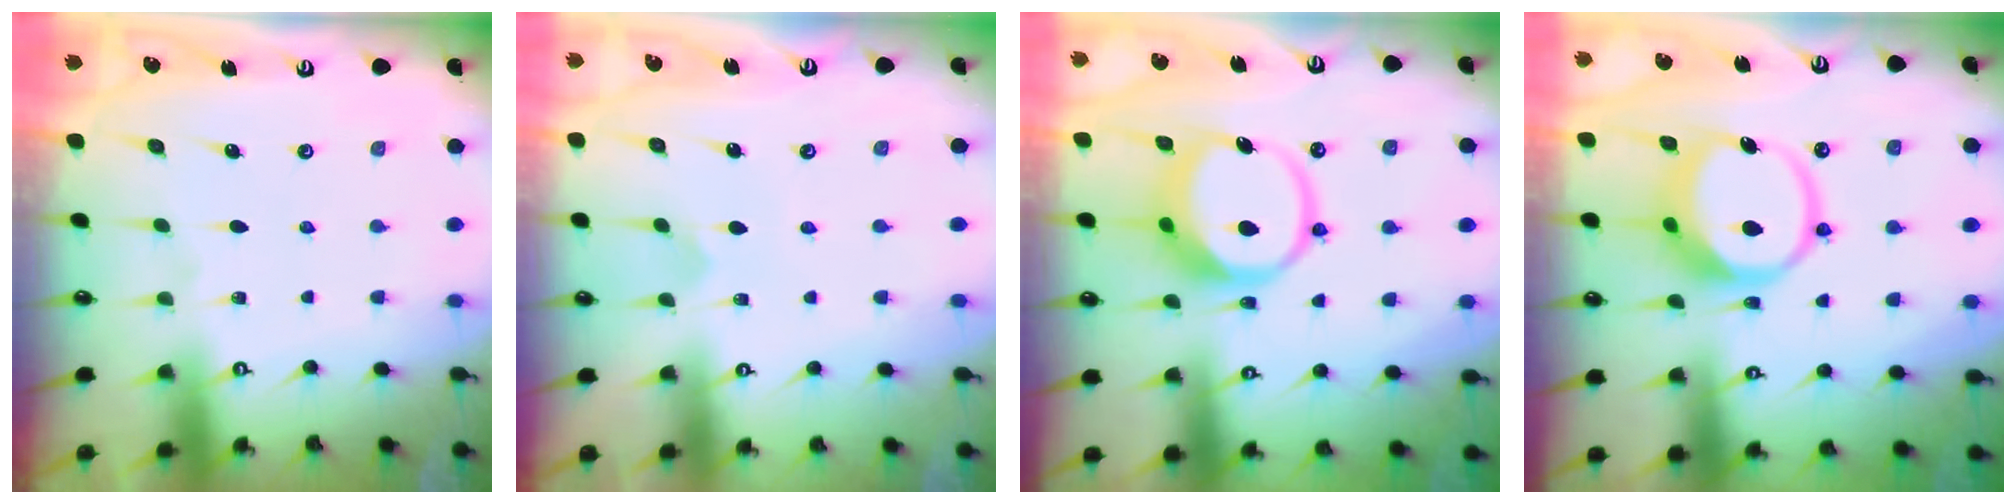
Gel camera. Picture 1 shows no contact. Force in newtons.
{"total": 2.3, "press": 2.3, "slide": 0.2}
{"total": 12.1, "press": 12.0, "slide": 1.7}
{"total": 12.1, "press": 12.0, "slide": 1.7}